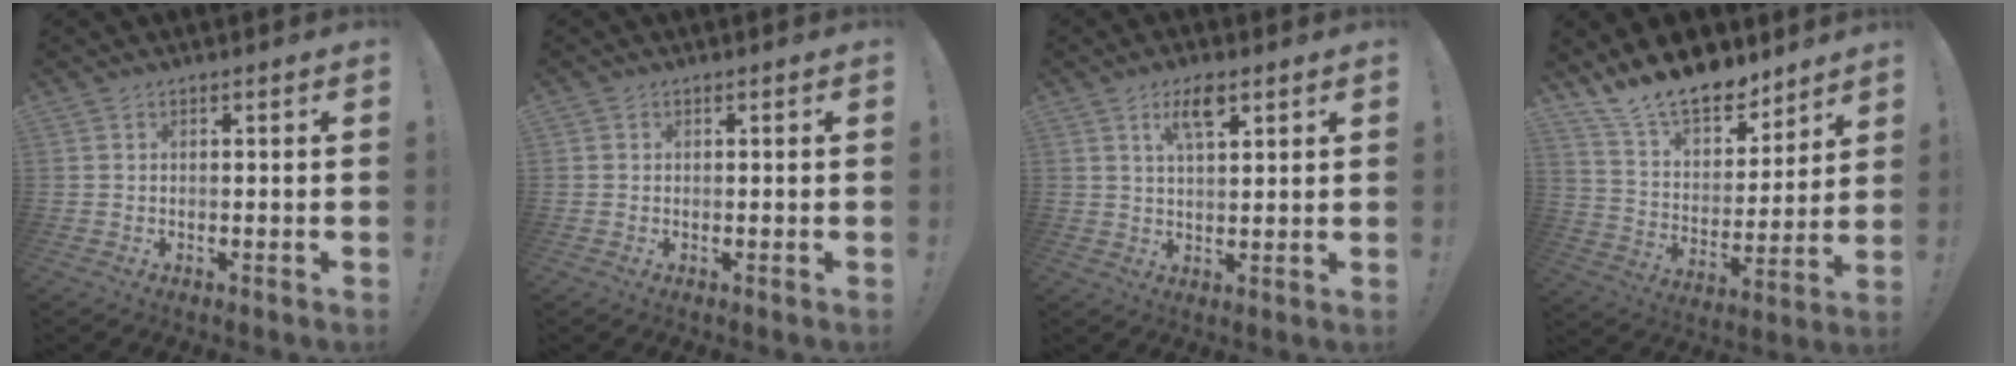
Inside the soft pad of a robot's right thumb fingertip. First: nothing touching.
{"total": 0.7, "force": [0.4, 0.5, -0.1], "torque": [0.001, 0.001, 0.007]}
{"total": 6.8, "force": [3.7, 2.3, 5.1], "torque": [-0.084, -0.010, 0.060]}
{"total": 15.9, "force": [13.2, 7.0, 5.5], "torque": [-0.098, -0.100, 0.243]}